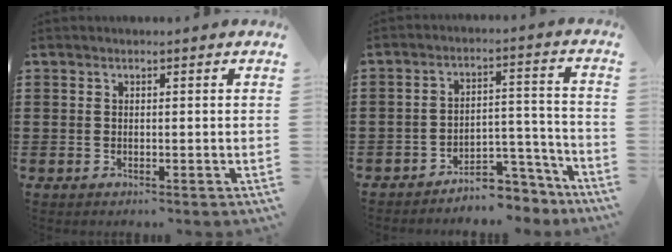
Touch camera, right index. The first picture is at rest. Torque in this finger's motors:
{"motor_torque": [0.03, 0.64, -0.02, 0.01]}